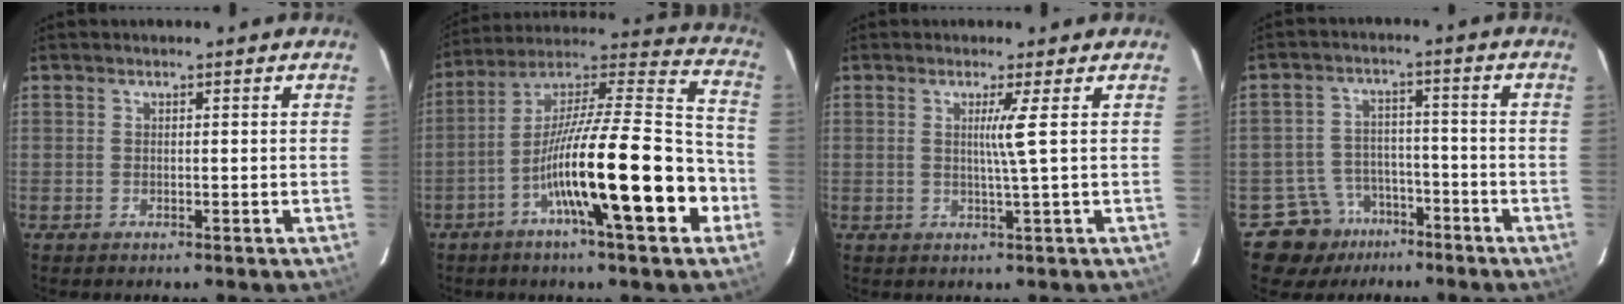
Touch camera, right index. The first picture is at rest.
{"total": 21.5, "force": [-7.7, 2.1, 20.0], "torque": [-0.321, 0.002, -0.128]}
{"total": 2.8, "force": [0.6, -1.3, 2.4], "torque": [-0.047, -0.007, 0.014]}
{"total": 8.0, "force": [-5.1, 6.1, 0.1], "torque": [0.000, 0.033, -0.074]}